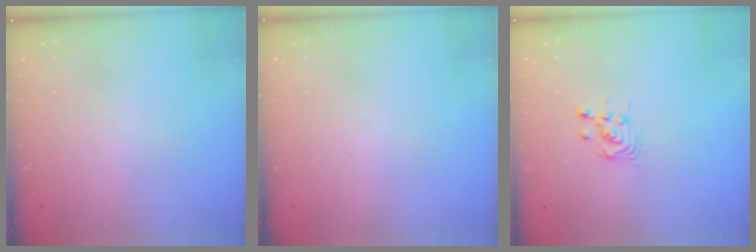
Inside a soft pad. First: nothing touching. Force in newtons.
{"total": 0.0}
{"total": 3.7, "press": 3.7, "slide": 0.3}